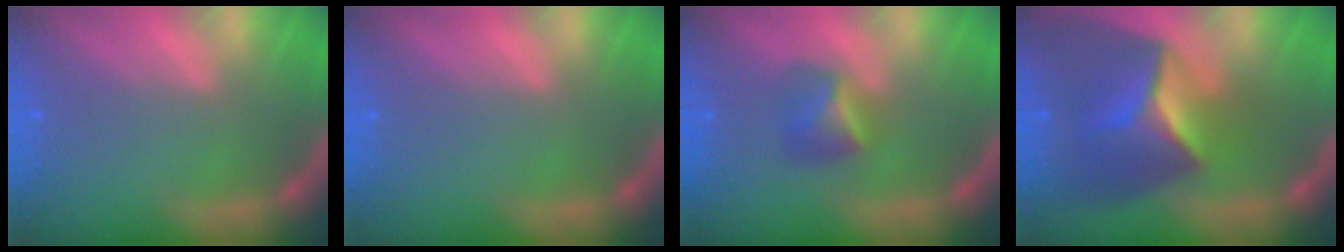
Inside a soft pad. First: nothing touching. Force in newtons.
{"total": 0.0}
{"total": 2.9}
{"total": 9.4}